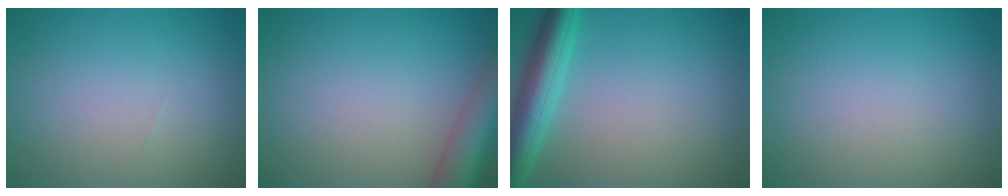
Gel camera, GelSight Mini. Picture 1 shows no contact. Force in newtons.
{"total": 6.4, "press": 6.4, "slide": 0.4}
{"total": 5.2, "press": 5.2, "slide": 0.2}
{"total": 0.0}